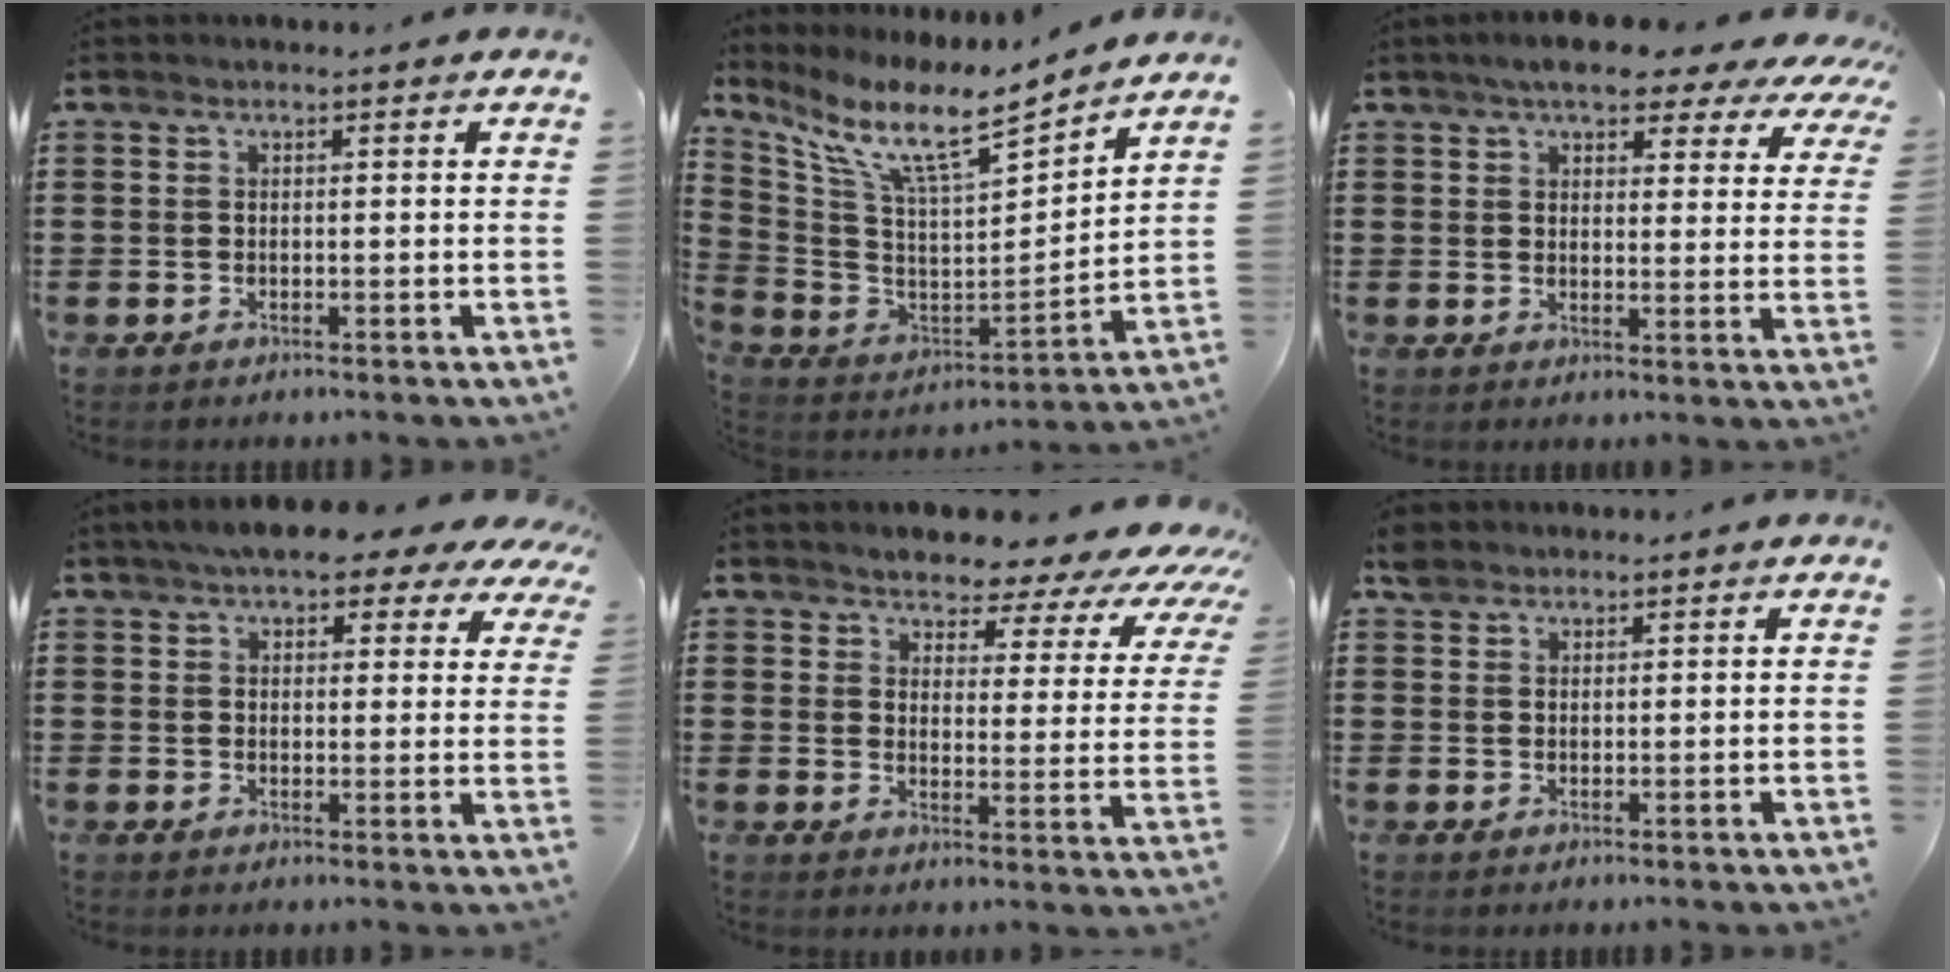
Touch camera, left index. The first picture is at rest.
{"total": 10.2, "force": [7.7, 1.5, 6.6], "torque": [-0.158, -0.052, 0.125]}
{"total": 6.4, "force": [5.4, 2.0, 2.8], "torque": [-0.061, -0.016, 0.092]}
{"total": 6.2, "force": [5.0, 2.1, 3.0], "torque": [-0.061, -0.008, 0.086]}
{"total": 4.3, "force": [4.1, 1.2, 0.9], "torque": [-0.035, -0.034, 0.064]}
{"total": 2.3, "force": [1.9, 1.2, 0.5], "torque": [-0.016, 0.005, 0.038]}